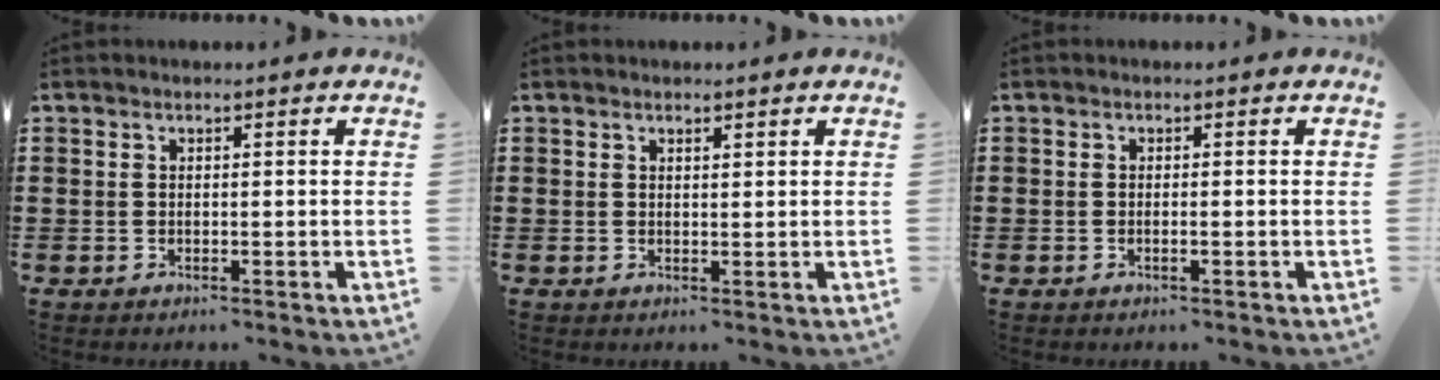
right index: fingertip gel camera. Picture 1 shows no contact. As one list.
[{"total": 0.8, "force": [0.7, 0.4, 0.3], "torque": [-0.005, 0.003, 0.012]}, {"total": 0.7, "force": [-0.3, 0.0, 0.6], "torque": [-0.010, -0.003, -0.005]}]